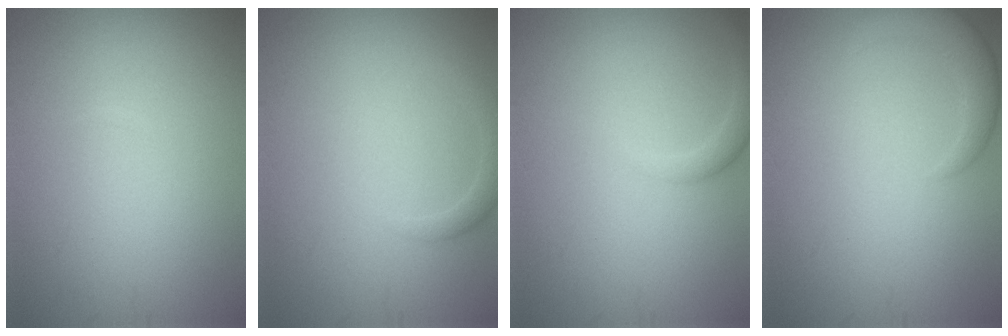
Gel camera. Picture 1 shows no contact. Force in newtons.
{"total": 1.6, "press": 1.6, "slide": 0.1}
{"total": 1.5, "press": 1.5, "slide": 0.2}
{"total": 2.9, "press": 2.9, "slide": 0.3}